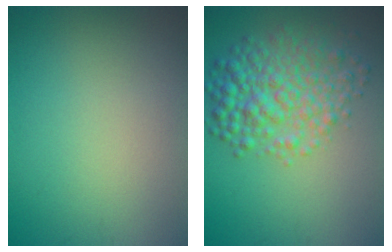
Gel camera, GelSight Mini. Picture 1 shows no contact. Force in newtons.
{"total": 5.8, "press": 5.8, "slide": 0.1}